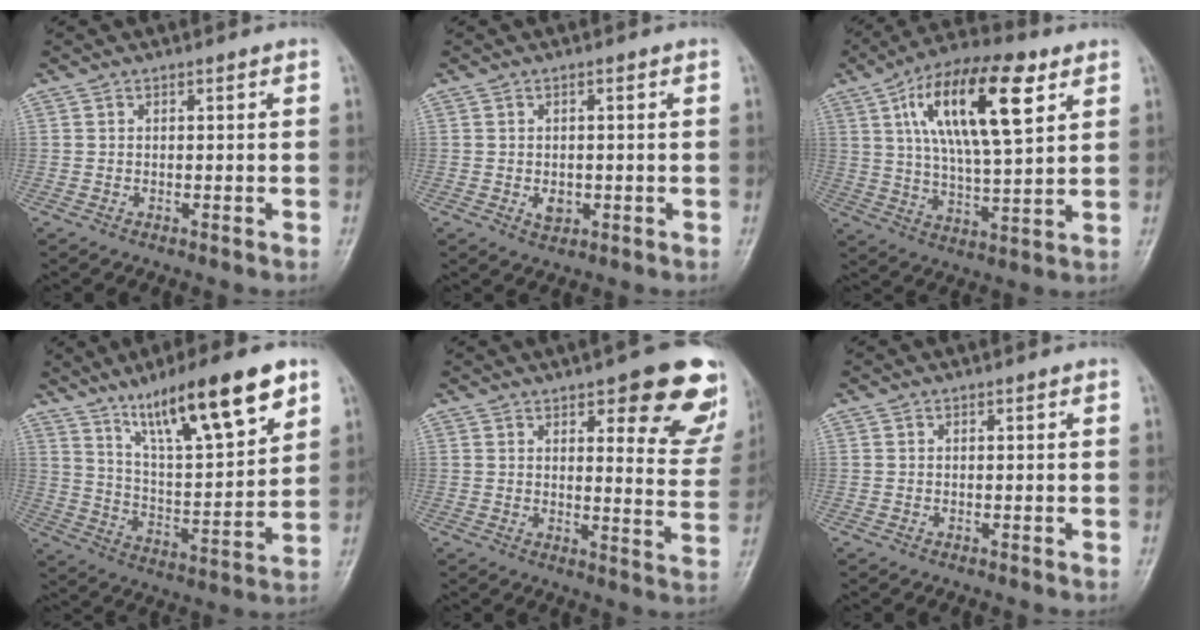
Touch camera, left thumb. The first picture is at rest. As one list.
[{"total": 2.6, "force": [-0.5, 1.9, 1.7], "torque": [-0.019, 0.000, -0.003]}, {"total": 19.0, "force": [7.5, 6.9, 16.1], "torque": [-0.265, -0.009, 0.126]}, {"total": 19.6, "force": [12.1, 4.3, 14.8], "torque": [-0.214, -0.049, 0.210]}, {"total": 16.8, "force": [9.5, 5.8, 12.6], "torque": [-0.104, -0.051, 0.110]}, {"total": 0.0}]